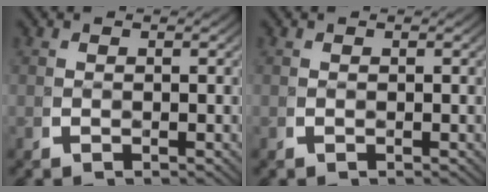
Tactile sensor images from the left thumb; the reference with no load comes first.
{"total": 0.0}